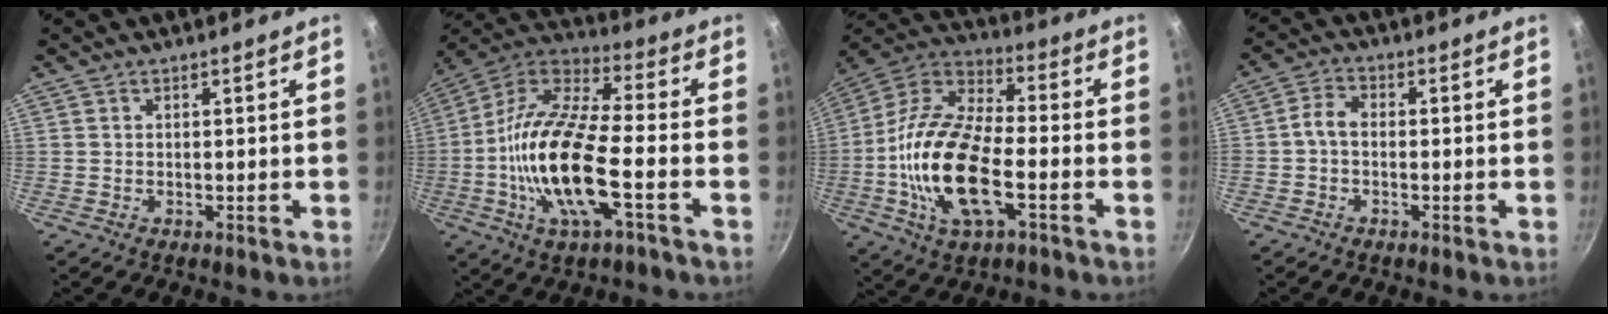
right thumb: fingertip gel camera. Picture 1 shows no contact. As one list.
[{"total": 19.2, "force": [-4.5, 6.4, 17.6], "torque": [-0.345, 0.033, -0.104]}, {"total": 19.6, "force": [-4.7, 8.7, 17.0], "torque": [-0.328, 0.031, -0.103]}, {"total": 3.4, "force": [-0.8, 2.2, 2.6], "torque": [-0.053, 0.021, -0.025]}]